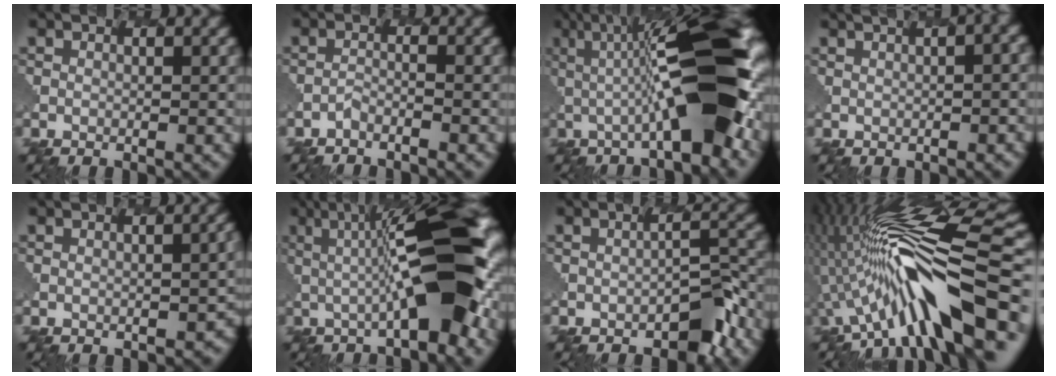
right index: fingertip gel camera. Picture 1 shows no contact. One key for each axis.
{"total": 2.9, "fx": -1.9, "fy": -0.7, "fz": -2.0, "tx": -0.008, "ty": 0.000, "tz": -0.047}
{"total": 9.4, "fx": 0.1, "fy": 1.5, "fz": 9.3, "tx": -0.143, "ty": 0.024, "tz": -0.021}
{"total": 15.1, "fx": 4.5, "fy": 7.4, "fz": 12.4, "tx": -0.110, "ty": 0.069, "tz": 0.044}
{"total": 4.0, "fx": -0.7, "fy": 1.8, "fz": 3.5, "tx": -0.028, "ty": -0.006, "tz": -0.005}
{"total": 8.8, "fx": 0.7, "fy": 1.5, "fz": 8.7, "tx": -0.130, "ty": 0.020, "tz": -0.011}
{"total": 3.6, "fx": -3.4, "fy": 0.9, "fz": 1.0, "tx": -0.036, "ty": 0.004, "tz": -0.064}
{"total": 10.3, "fx": -3.3, "fy": 2.8, "fz": 9.4, "tx": -0.186, "ty": 0.025, "tz": -0.066}